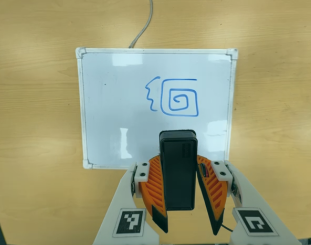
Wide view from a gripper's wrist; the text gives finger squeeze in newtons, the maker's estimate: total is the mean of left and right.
{"total": 6.8, "left": 6.2, "right": 7.5}